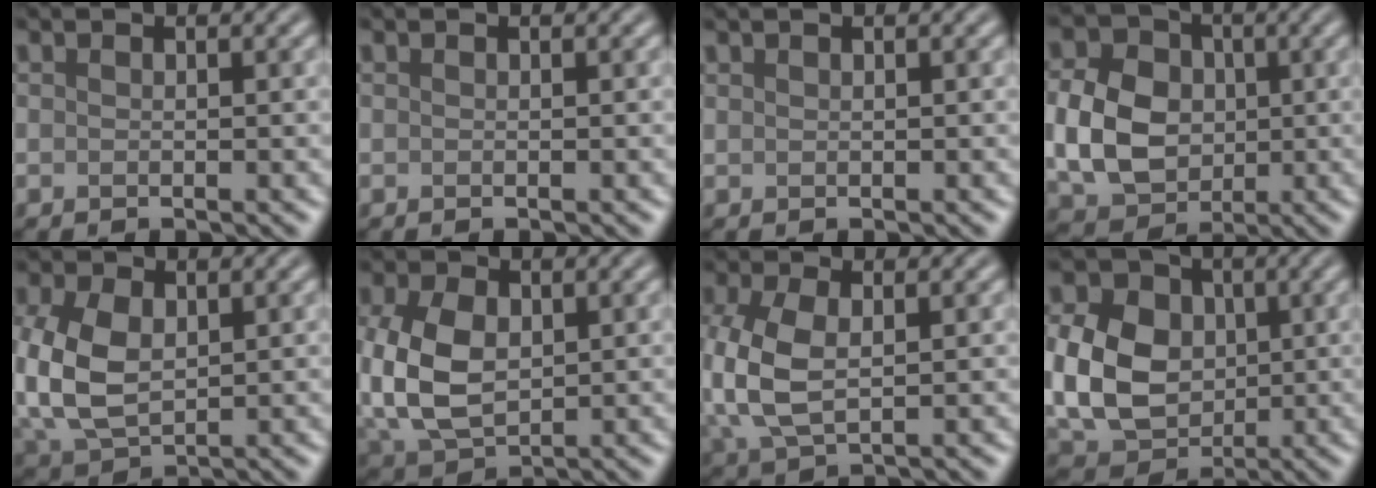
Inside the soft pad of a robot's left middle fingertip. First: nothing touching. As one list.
[{"total": 0.0}, {"total": 0.0}, {"total": 7.1, "force": [-0.2, 5.6, 4.4], "torque": [-0.101, 0.003, -0.004]}, {"total": 7.4, "force": [0.3, 4.9, 5.6], "torque": [-0.154, 0.003, 0.012]}, {"total": 8.1, "force": [0.2, 5.4, 6.1], "torque": [-0.161, 0.001, 0.009]}, {"total": 6.7, "force": [0.2, 4.0, 5.3], "torque": [-0.145, 0.001, 0.007]}, {"total": 8.5, "force": [0.0, 6.5, 5.5], "torque": [-0.130, -0.001, 0.000]}]